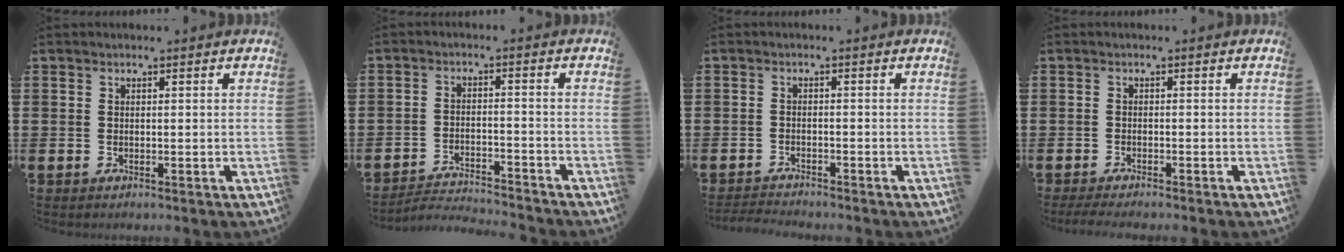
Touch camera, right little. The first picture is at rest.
{"total": 2.8, "force": [-2.8, 0.0, 0.0], "torque": [-0.006, 0.003, -0.060]}
{"total": 1.6, "force": [-1.6, -0.1, 0.0], "torque": [-0.003, 0.002, -0.033]}
{"total": 1.3, "force": [-1.0, 0.0, 0.8], "torque": [-0.012, -0.001, -0.019]}